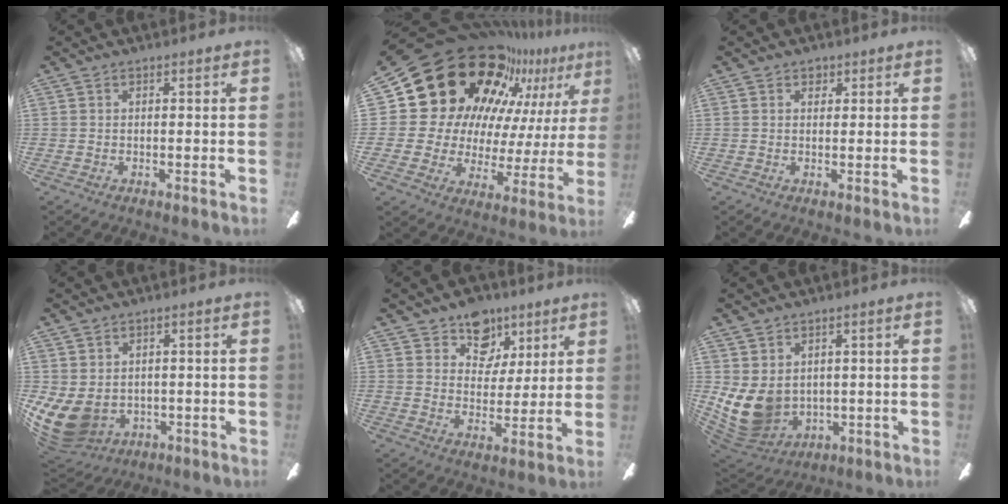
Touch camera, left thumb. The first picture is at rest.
{"total": 29.1, "force": [19.4, 17.0, 13.5], "torque": [-0.199, -0.167, 0.384]}
{"total": 1.5, "force": [1.0, 1.0, 0.4], "torque": [0.007, -0.004, 0.014]}
{"total": 7.9, "force": [-1.2, 6.0, 5.0], "torque": [-0.131, -0.007, -0.019]}
{"total": 11.6, "force": [7.3, 8.0, 4.1], "torque": [-0.058, -0.041, 0.136]}
{"total": 10.3, "force": [1.3, 8.0, 6.3], "torque": [-0.165, -0.023, 0.029]}